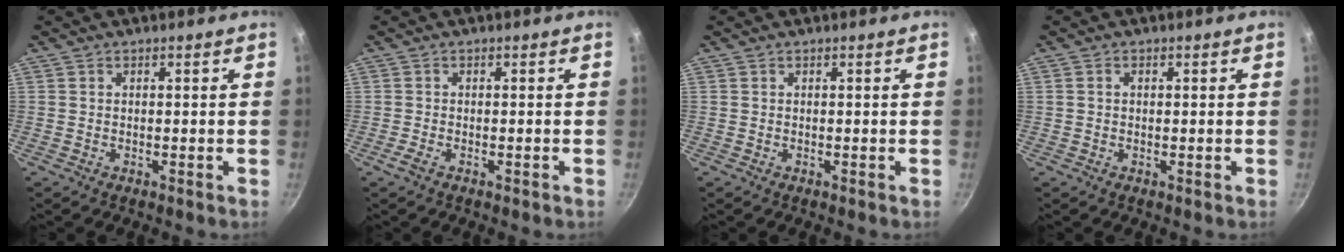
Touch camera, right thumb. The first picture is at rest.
{"total": 1.6, "force": [-0.9, 0.5, 1.2], "torque": [-0.032, 0.005, -0.022]}
{"total": 0.0}
{"total": 0.9, "force": [0.1, 0.7, 0.5], "torque": [-0.009, 0.005, 0.001]}